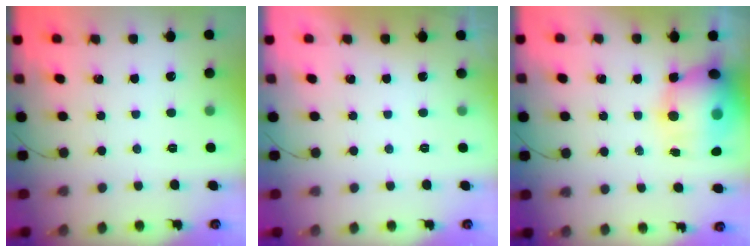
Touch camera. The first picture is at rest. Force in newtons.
{"total": 0.0}
{"total": 18.3, "press": 16.3, "slide": 8.4}